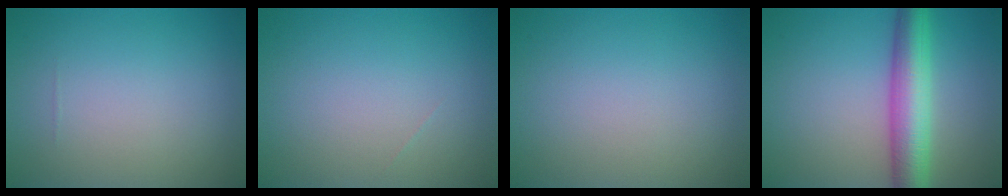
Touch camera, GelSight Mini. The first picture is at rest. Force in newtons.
{"total": 0.0}
{"total": 0.0}
{"total": 6.6, "press": 6.6, "slide": 0.1}